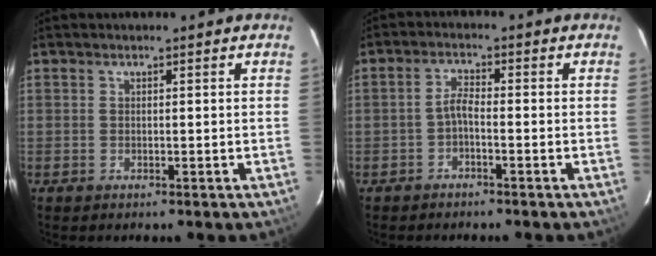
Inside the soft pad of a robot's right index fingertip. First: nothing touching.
{"total": 2.2, "force": [-1.3, 0.4, 1.7], "torque": [-0.041, 0.009, -0.028]}